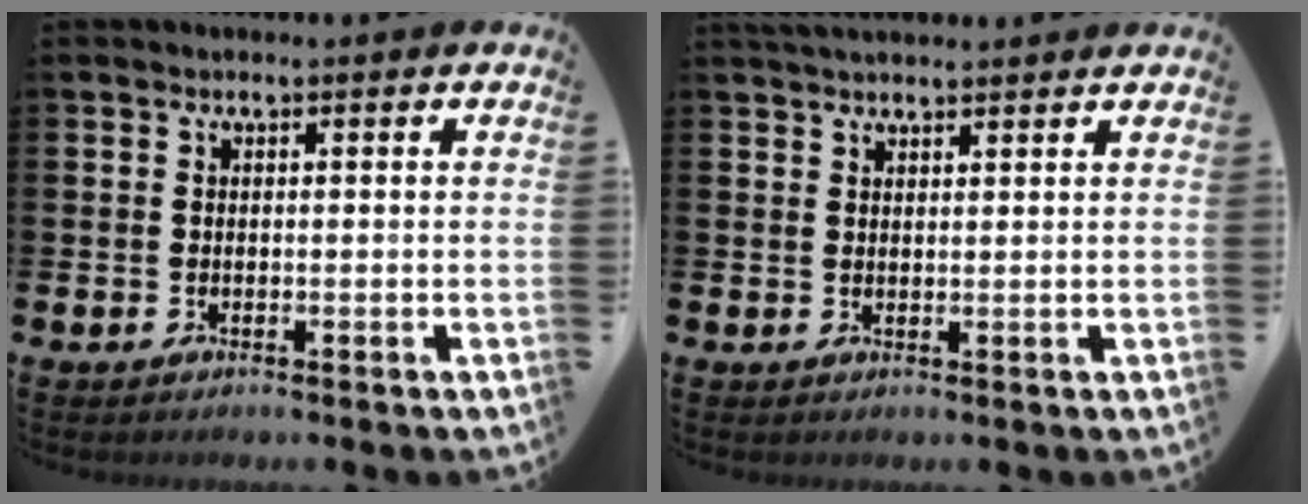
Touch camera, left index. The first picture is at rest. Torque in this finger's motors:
{"motor_torque": [0.91, -1.23, 0.56, 0.10]}